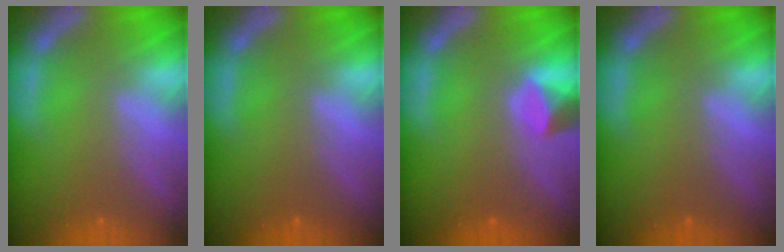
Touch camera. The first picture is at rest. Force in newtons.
{"total": 0.0}
{"total": 2.4}
{"total": 0.0}